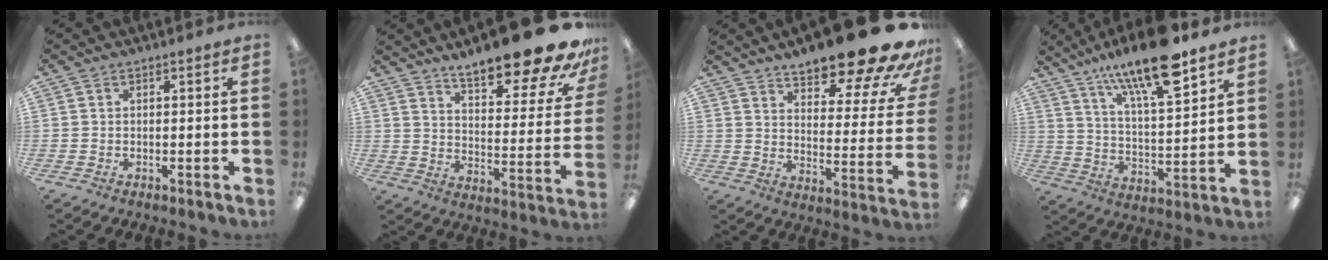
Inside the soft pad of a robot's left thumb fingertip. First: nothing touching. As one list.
[{"total": 19.0, "force": [15.5, 4.3, 10.1], "torque": [-0.139, -0.119, 0.254]}, {"total": 20.2, "force": [15.6, 4.9, 11.8], "torque": [-0.156, -0.115, 0.250]}, {"total": 17.3, "force": [13.2, 4.2, 10.5], "torque": [-0.178, -0.078, 0.217]}]